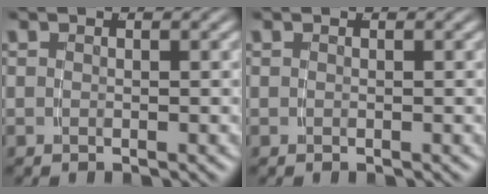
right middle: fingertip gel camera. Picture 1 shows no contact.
{"total": 0.0}